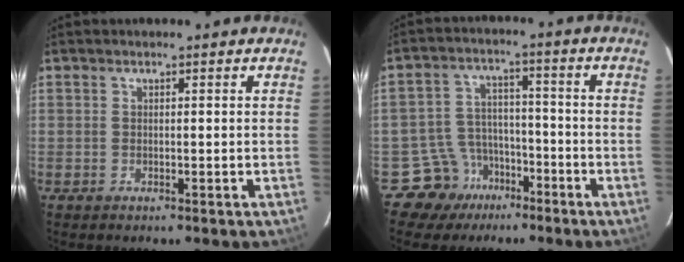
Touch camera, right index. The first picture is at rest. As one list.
[{"total": 8.1, "force": [-4.7, 6.5, 0.0], "torque": [0.003, 0.035, -0.068]}]